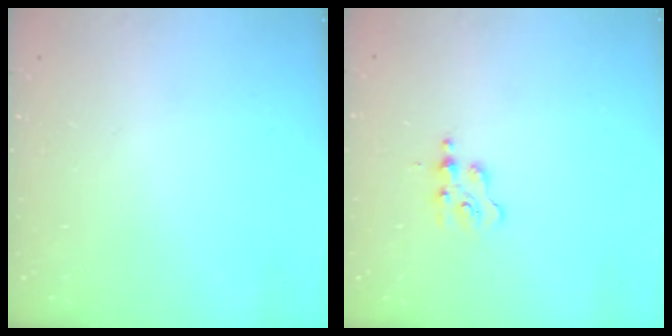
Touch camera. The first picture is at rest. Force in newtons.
{"total": 1.7, "press": 1.7, "slide": 0.3}